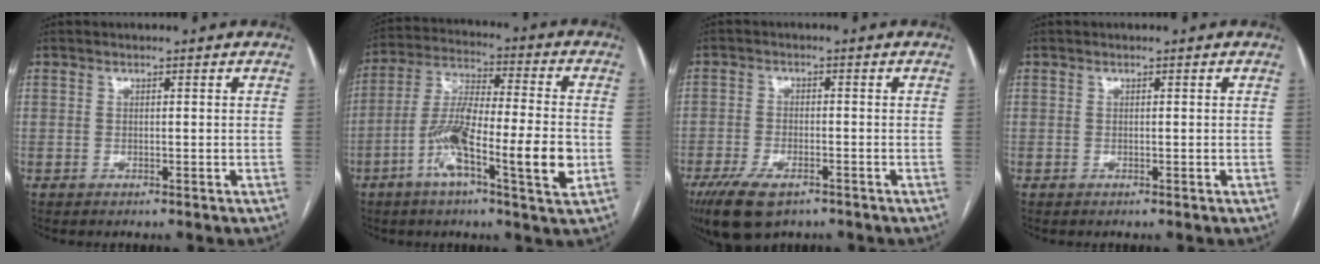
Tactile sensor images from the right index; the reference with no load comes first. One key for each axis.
{"total": 15.1, "fx": -4.8, "fy": 1.8, "fz": 14.2, "tx": -0.259, "ty": -0.002, "tz": -0.087}
{"total": 8.1, "fx": -5.3, "fy": 3.3, "fz": 5.1, "tx": -0.097, "ty": -0.013, "tz": -0.092}
{"total": 0.0}